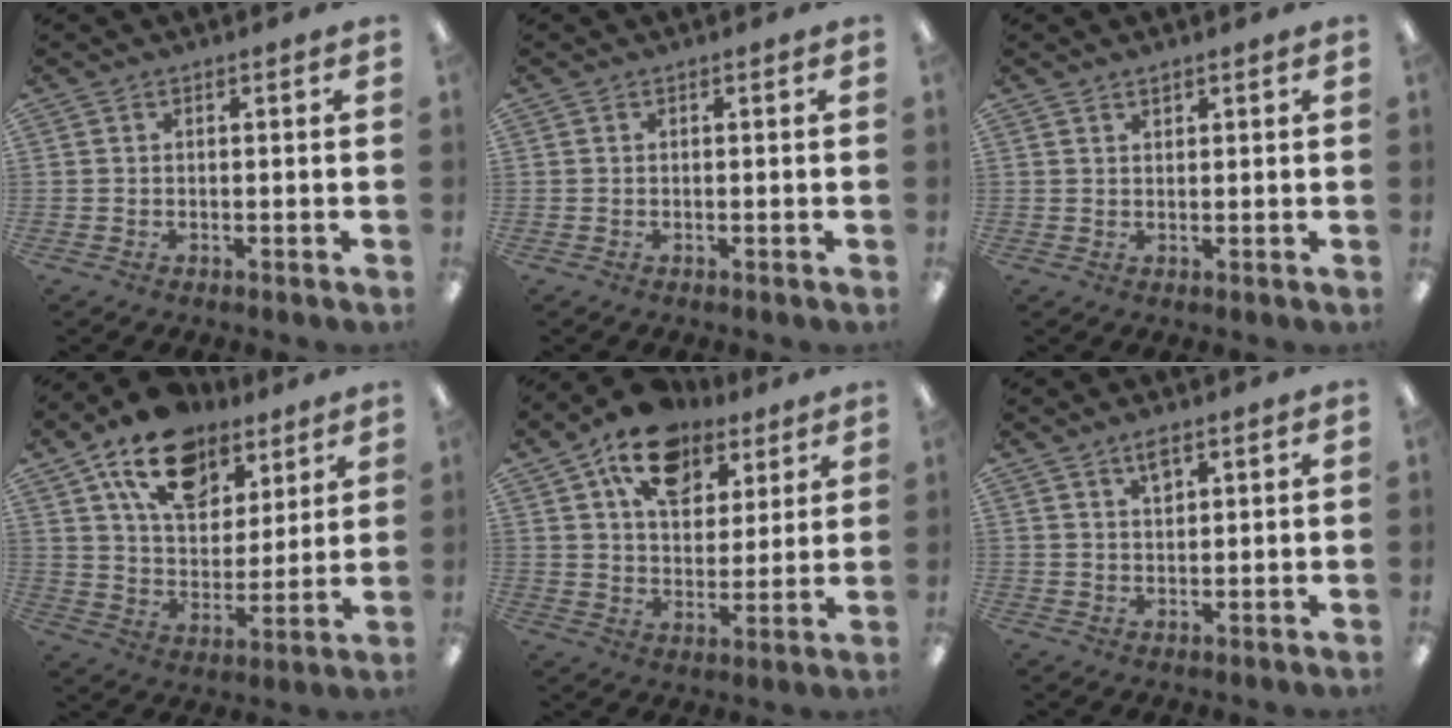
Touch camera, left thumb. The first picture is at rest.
{"total": 0.0}
{"total": 1.3, "force": [1.1, 0.6, 0.4], "torque": [-0.001, -0.004, 0.020]}
{"total": 18.0, "force": [11.6, 10.4, 9.1], "torque": [-0.149, -0.053, 0.208]}
{"total": 15.3, "force": [9.7, 9.3, 7.4], "torque": [-0.122, -0.043, 0.177]}
{"total": 3.6, "force": [2.5, 1.5, 2.2], "torque": [-0.033, -0.004, 0.040]}